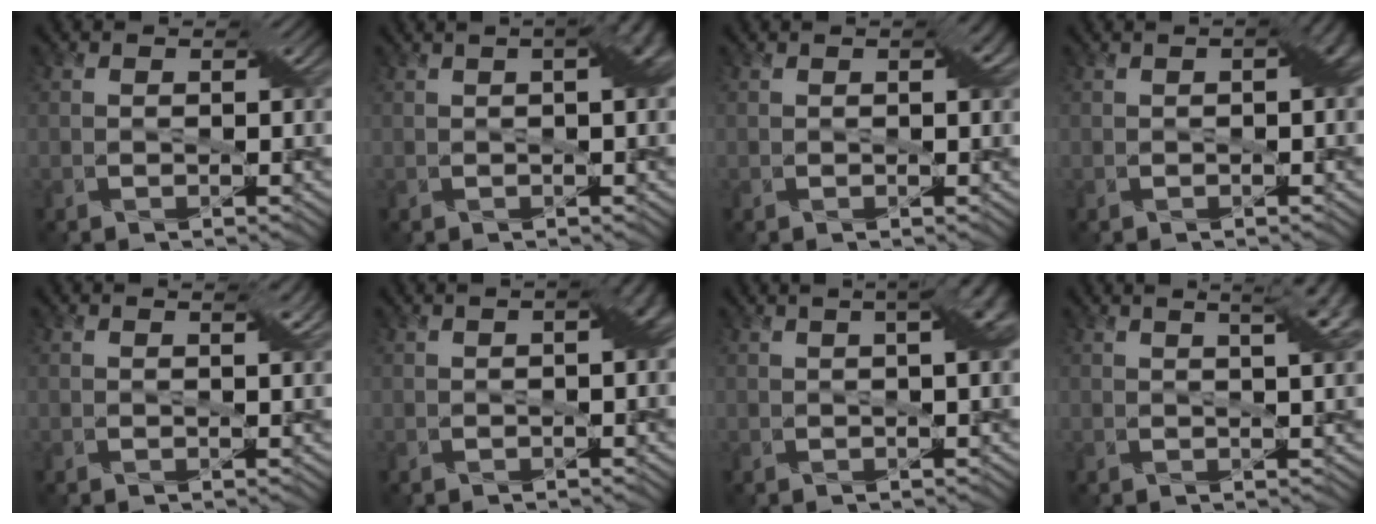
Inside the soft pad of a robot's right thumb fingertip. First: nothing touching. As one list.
[{"total": 3.4, "force": [0.7, 0.9, 3.3], "torque": [-0.038, 0.019, 0.007]}, {"total": 1.7, "force": [0.6, 0.3, 1.5], "torque": [-0.021, 0.007, 0.009]}, {"total": 2.2, "force": [0.1, 0.6, 2.1], "torque": [-0.029, 0.009, 0.001]}, {"total": 1.2, "force": [0.7, 0.1, 0.9], "torque": [-0.016, 0.002, 0.012]}, {"total": 2.5, "force": [0.2, 0.5, 2.4], "torque": [-0.034, 0.011, 0.003]}, {"total": 5.0, "force": [1.4, 1.6, 4.5], "torque": [-0.042, 0.026, 0.007]}, {"total": 6.2, "force": [3.0, 1.7, 5.1], "torque": [-0.052, 0.026, 0.023]}]